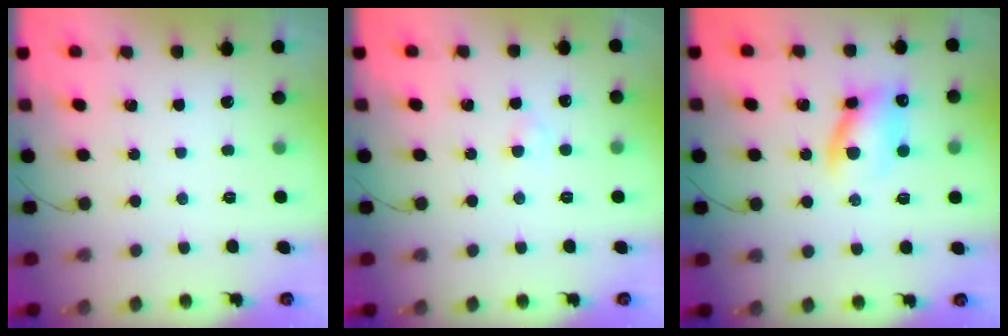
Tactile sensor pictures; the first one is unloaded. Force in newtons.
{"total": 1.6, "press": 1.4, "slide": 0.9}
{"total": 11.2, "press": 11.0, "slide": 1.8}